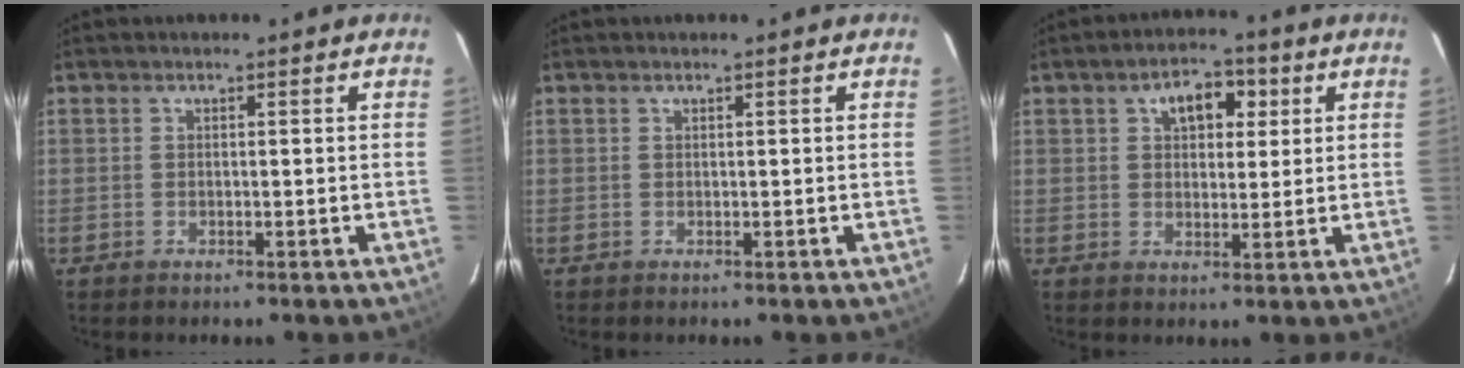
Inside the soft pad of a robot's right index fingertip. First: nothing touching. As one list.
[{"total": 0.0}, {"total": 6.6, "force": [2.6, 4.1, 4.5], "torque": [-0.070, 0.022, 0.042]}]